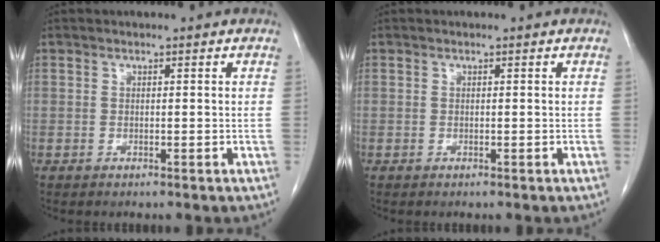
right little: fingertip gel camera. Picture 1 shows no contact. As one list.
[{"total": 0.0}]